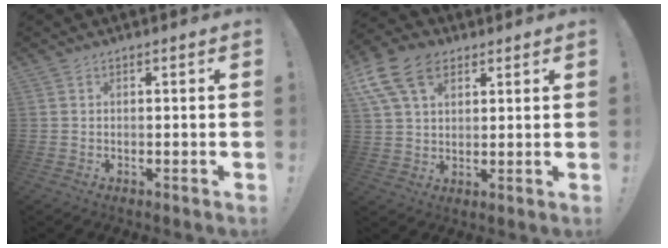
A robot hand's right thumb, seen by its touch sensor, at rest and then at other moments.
{"total": 14.3, "force": [6.7, 9.2, 8.5], "torque": [-0.160, -0.021, 0.129]}